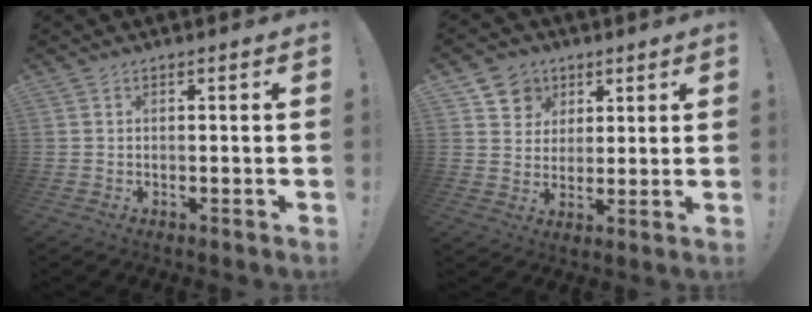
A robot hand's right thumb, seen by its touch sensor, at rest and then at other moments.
{"total": 8.2, "force": [4.2, 7.0, 1.0], "torque": [-0.013, -0.031, 0.084]}